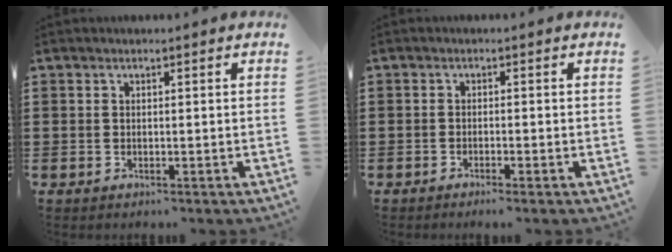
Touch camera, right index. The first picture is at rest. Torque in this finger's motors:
{"motor_torque": [0.36, -0.12, 0.12, 0.03]}